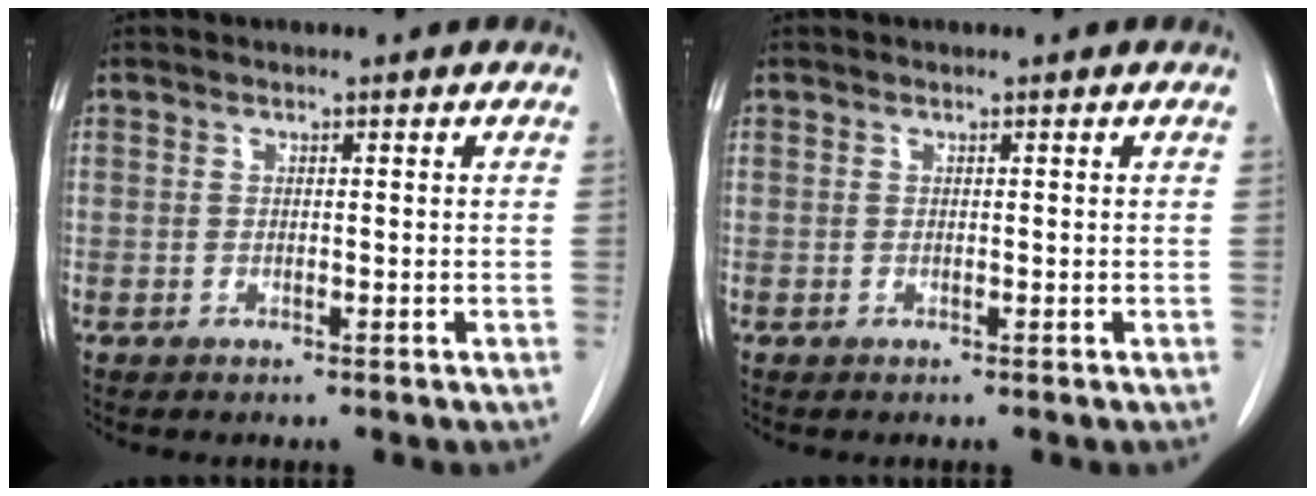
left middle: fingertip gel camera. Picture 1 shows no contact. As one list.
[{"total": 0.0}]